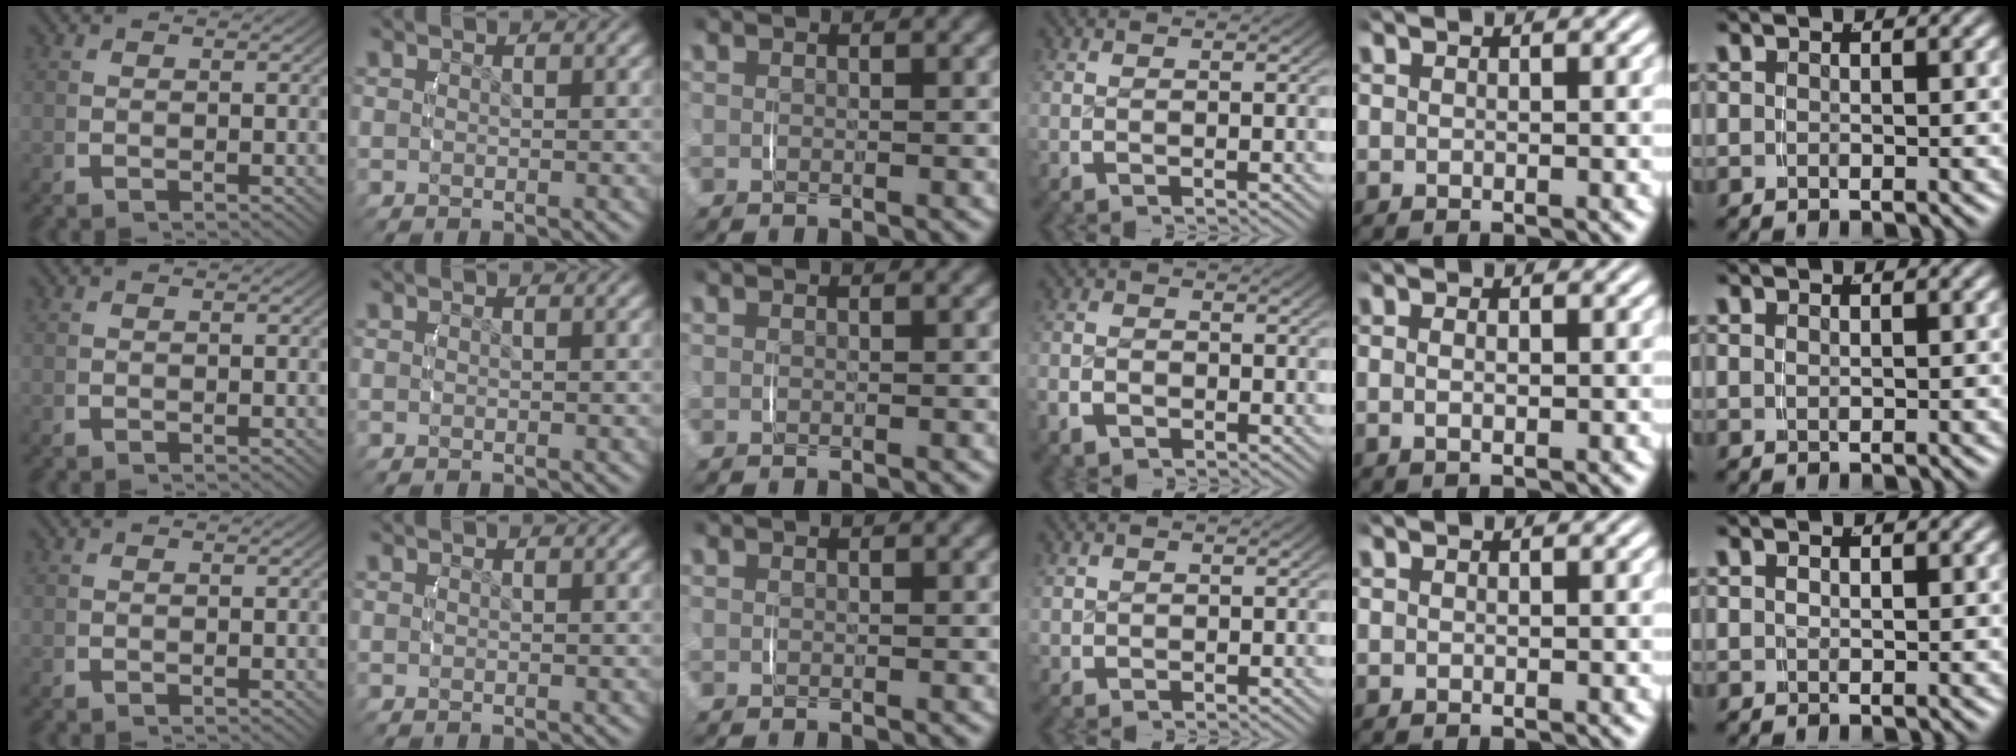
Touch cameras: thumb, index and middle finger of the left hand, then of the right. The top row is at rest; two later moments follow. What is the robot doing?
{"motion": "lift_and_place", "object": "scarf"}